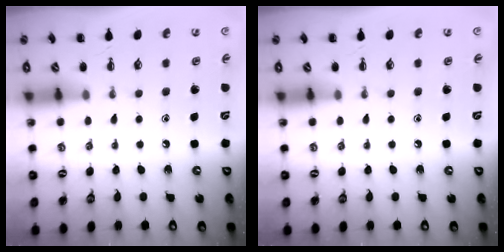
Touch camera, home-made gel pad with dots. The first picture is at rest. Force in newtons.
{"total": 0.0}